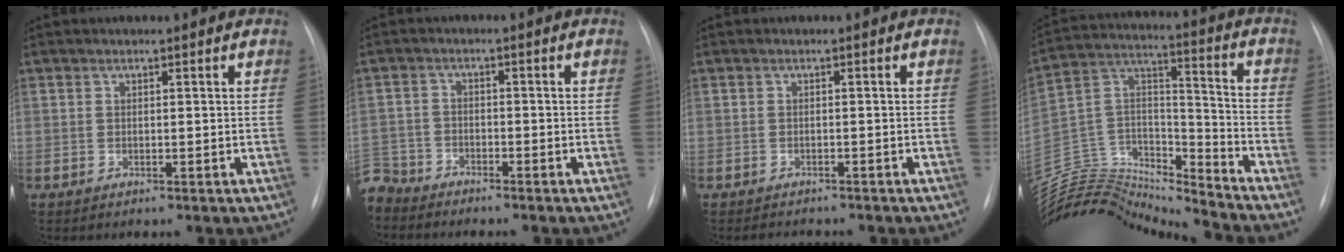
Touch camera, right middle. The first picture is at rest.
{"total": 6.0, "force": [-5.7, 1.9, 0.0], "torque": [0.006, -0.006, -0.113]}
{"total": 3.1, "force": [-2.7, 1.1, 0.8], "torque": [-0.012, -0.005, -0.033]}
{"total": 20.0, "force": [-19.7, 1.6, 3.0], "torque": [-0.052, 0.052, -0.342]}